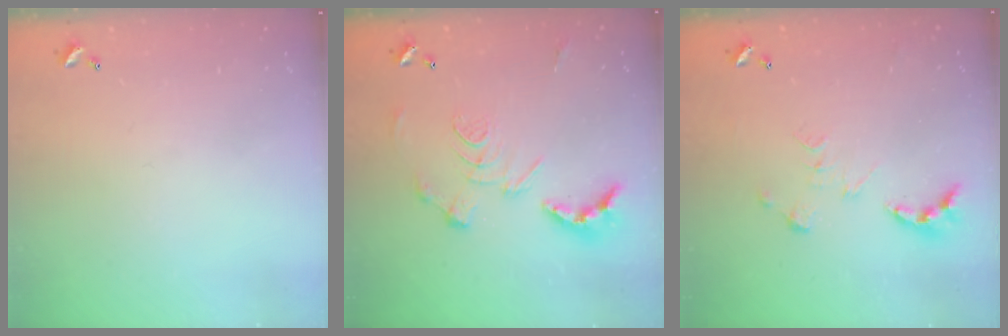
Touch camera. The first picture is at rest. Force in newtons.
{"total": 2.9, "press": 2.3, "slide": 1.7}
{"total": 0.0}